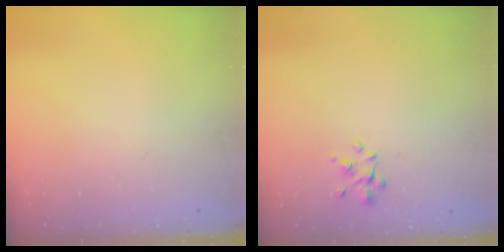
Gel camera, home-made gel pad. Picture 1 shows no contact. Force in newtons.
{"total": 2.2, "press": 2.1, "slide": 0.7}